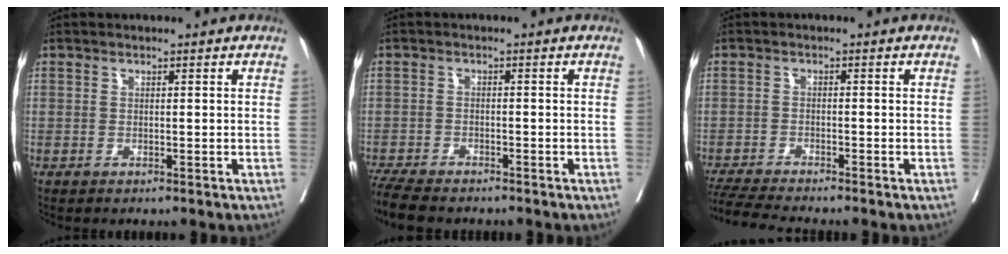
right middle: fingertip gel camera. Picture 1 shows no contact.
{"total": 7.6, "force": [-6.7, 1.7, 3.3], "torque": [-0.054, -0.015, -0.111]}
{"total": 6.8, "force": [-6.4, -0.5, 2.5], "torque": [-0.040, -0.019, -0.109]}